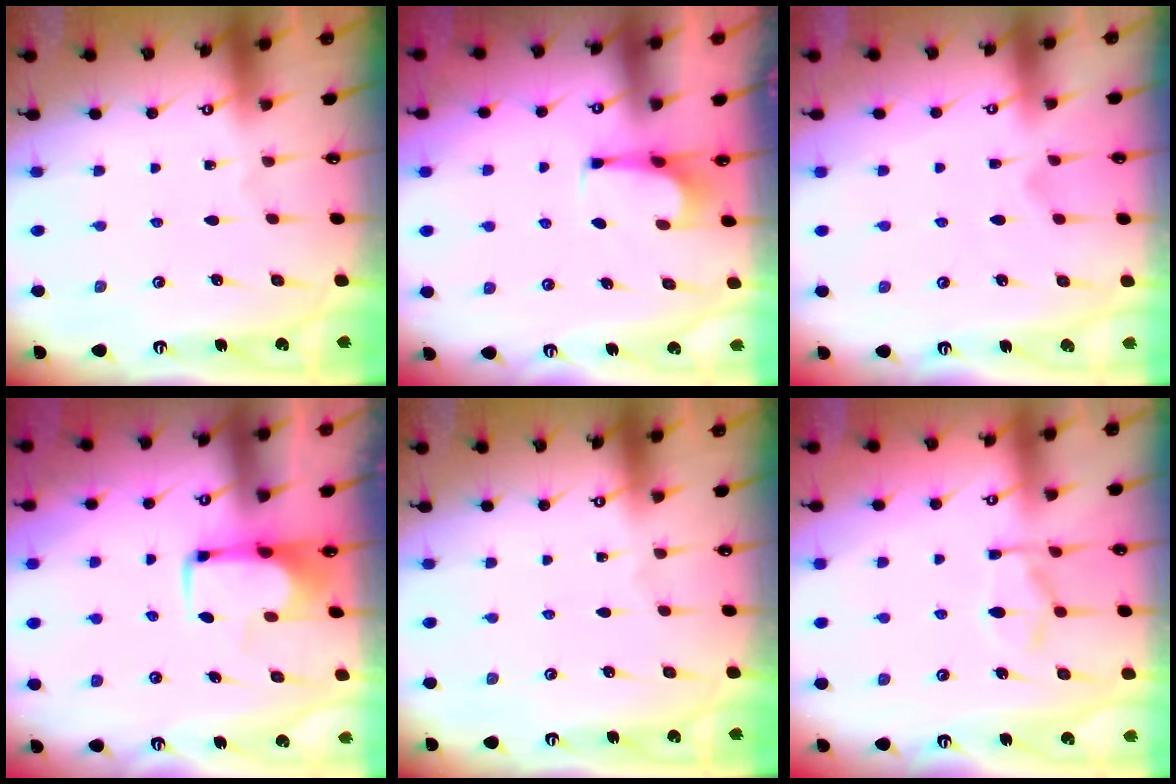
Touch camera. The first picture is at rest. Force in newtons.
{"total": 0.7, "press": 0.7, "slide": 0.3}
{"total": 2.3, "press": 2.1, "slide": 1.0}
{"total": 1.8, "press": 1.8, "slide": 0.5}
{"total": 0.0}
{"total": 4.6, "press": 4.4, "slide": 1.6}